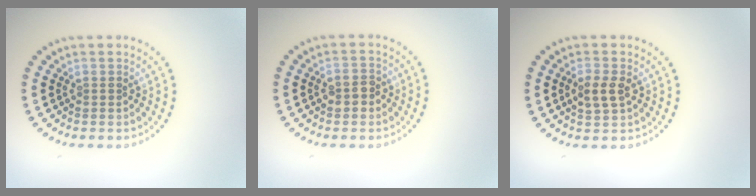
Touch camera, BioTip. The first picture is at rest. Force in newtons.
{"total": 1.6, "press": 1.6, "slide": 0.2}
{"total": 2.4, "press": 2.4, "slide": 0.2}